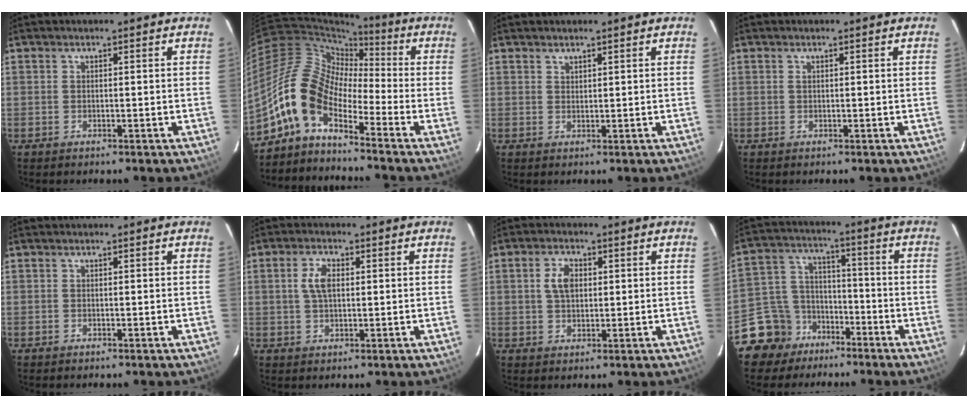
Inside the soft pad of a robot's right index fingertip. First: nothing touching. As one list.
[{"total": 11.4, "force": [-5.8, 5.5, 8.1], "torque": [-0.147, 0.014, -0.134]}, {"total": 0.9, "force": [0.9, 0.3, 0.0], "torque": [-0.001, 0.001, 0.018]}, {"total": 0.0}, {"total": 0.0}, {"total": 4.5, "force": [0.8, 2.5, 3.7], "torque": [-0.072, 0.007, 0.019]}, {"total": 4.6, "force": [1.0, 3.0, 3.4], "torque": [-0.062, 0.009, 0.022]}, {"total": 10.6, "force": [-7.2, 7.7, 0.8], "torque": [-0.039, 0.053, -0.127]}]